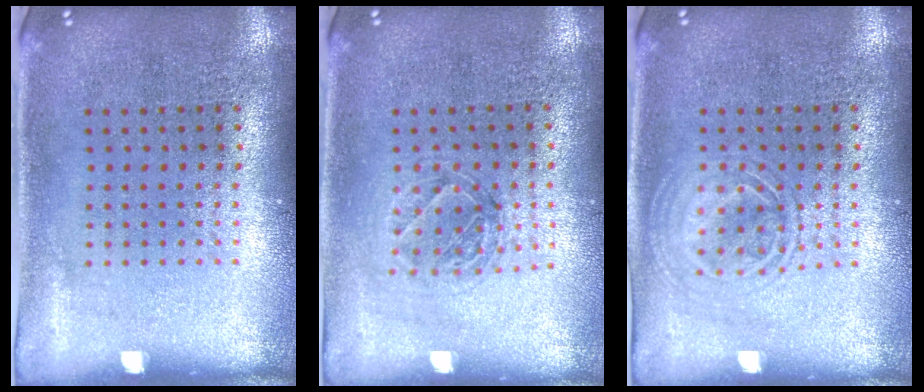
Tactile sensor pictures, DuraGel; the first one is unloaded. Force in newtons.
{"total": 1.2, "press": 1.1, "slide": 0.5}
{"total": 1.2, "press": 1.2, "slide": 0.1}